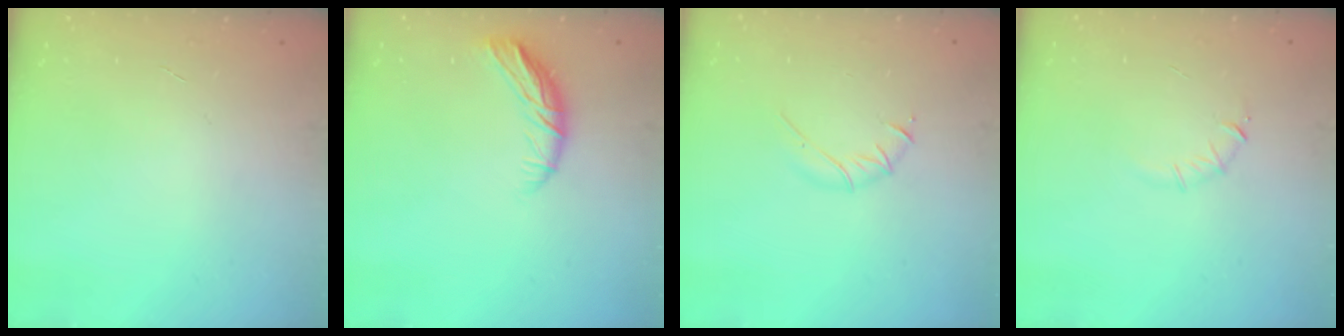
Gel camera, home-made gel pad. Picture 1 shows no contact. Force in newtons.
{"total": 9.2, "press": 9.2, "slide": 0.9}
{"total": 3.8, "press": 3.7, "slide": 1.0}
{"total": 3.8, "press": 3.6, "slide": 1.1}